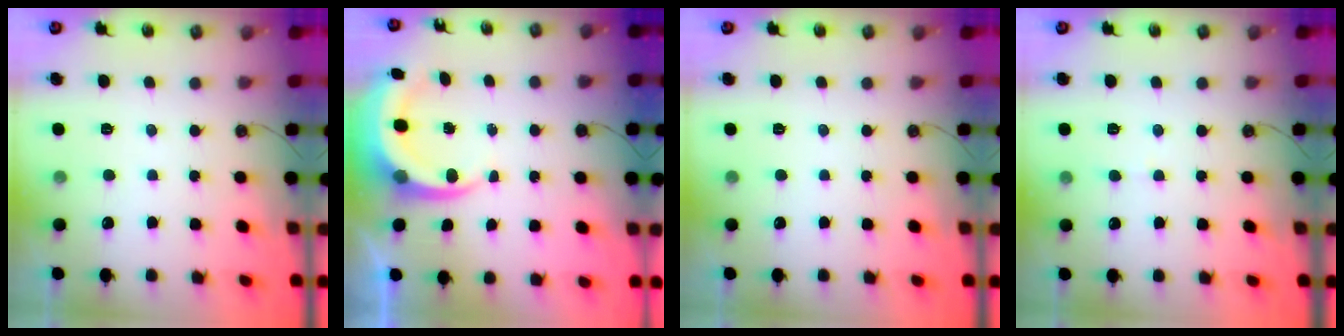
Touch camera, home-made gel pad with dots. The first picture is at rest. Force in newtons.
{"total": 7.3, "press": 7.2, "slide": 1.3}
{"total": 0.0}
{"total": 4.5, "press": 4.5, "slide": 0.5}